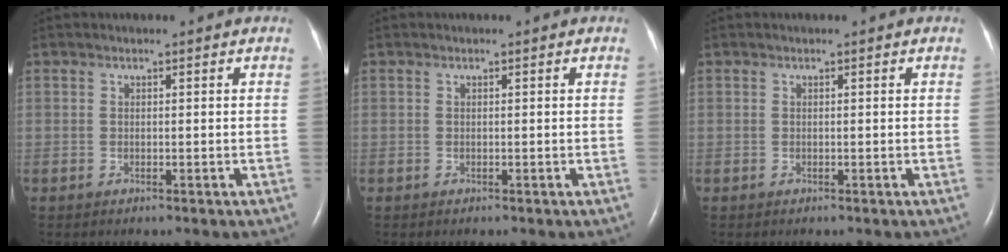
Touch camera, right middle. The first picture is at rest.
{"total": 0.0}
{"total": 0.0}